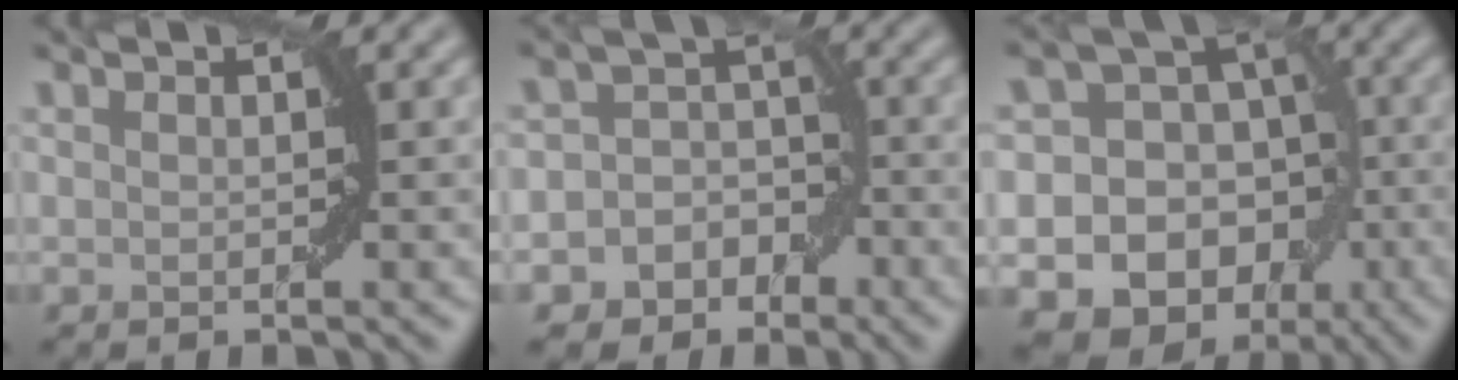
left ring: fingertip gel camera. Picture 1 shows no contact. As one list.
[{"total": 6.7, "force": [-3.3, 5.7, 1.3], "torque": [0.000, 0.013, -0.071]}, {"total": 19.7, "force": [-6.6, 17.5, 6.3], "torque": [-0.114, -0.027, -0.115]}]